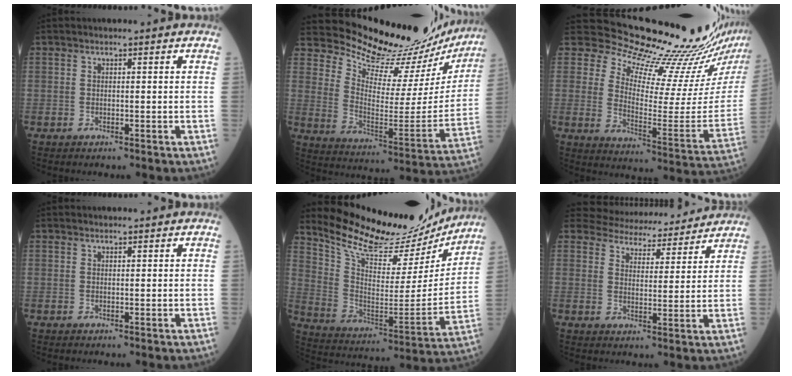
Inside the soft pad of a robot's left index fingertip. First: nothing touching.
{"total": 23.7, "force": [22.8, 4.4, 4.8], "torque": [-0.079, -0.109, 0.296]}
{"total": 21.4, "force": [20.3, 1.0, 6.6], "torque": [-0.111, -0.129, 0.260]}
{"total": 1.2, "force": [1.2, 0.1, 0.2], "torque": [-0.005, 0.010, 0.019]}
{"total": 21.1, "force": [19.8, 4.8, 5.7], "torque": [-0.109, -0.042, 0.295]}
{"total": 12.9, "force": [12.3, 3.1, 2.0], "torque": [-0.019, 0.011, 0.156]}